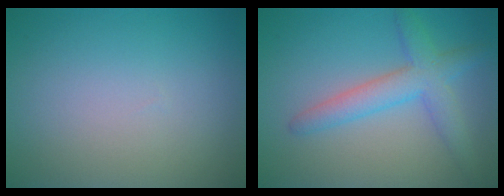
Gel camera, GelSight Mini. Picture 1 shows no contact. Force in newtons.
{"total": 4.1, "press": 4.1, "slide": 0.1}